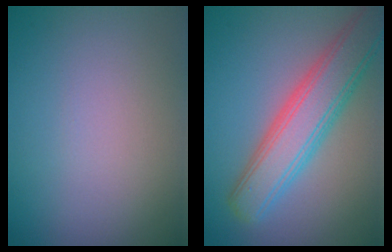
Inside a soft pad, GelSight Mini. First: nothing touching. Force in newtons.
{"total": 6.4, "press": 6.4, "slide": 0.3}